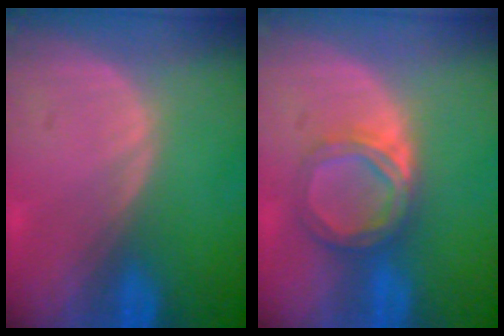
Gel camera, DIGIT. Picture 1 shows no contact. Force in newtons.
{"total": 5.1, "press": 5.0, "slide": 1.0}